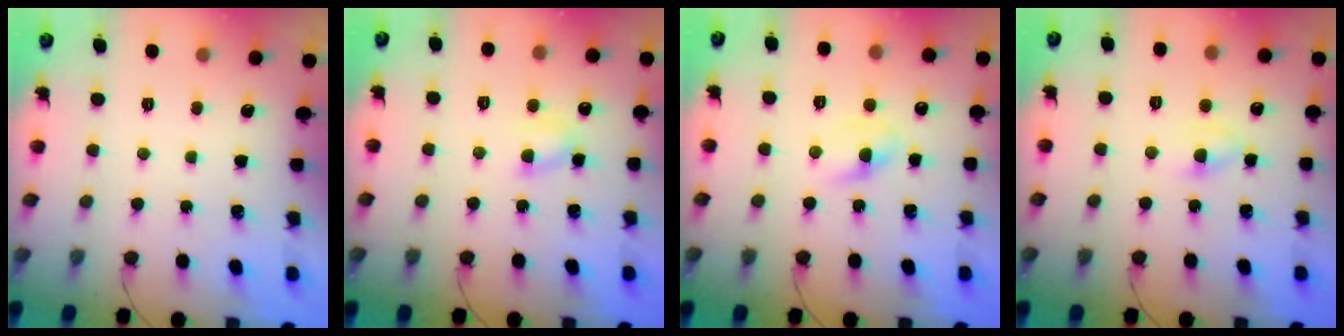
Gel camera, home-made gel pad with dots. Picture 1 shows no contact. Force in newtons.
{"total": 5.1, "press": 5.0, "slide": 1.2}
{"total": 4.4, "press": 4.1, "slide": 1.5}
{"total": 3.7, "press": 3.5, "slide": 1.3}